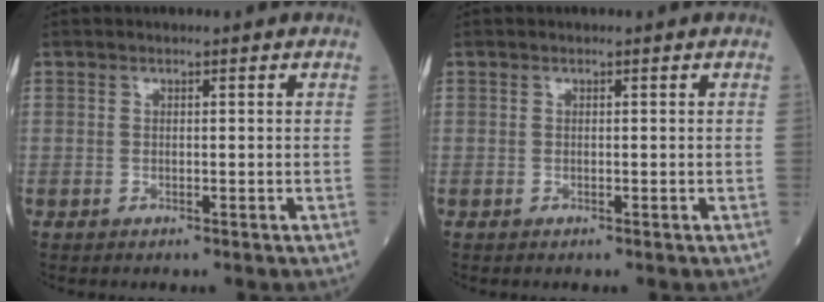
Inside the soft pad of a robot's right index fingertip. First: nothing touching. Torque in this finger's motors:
{"motor_torque": [0.00, 0.00, 0.00, -0.01]}